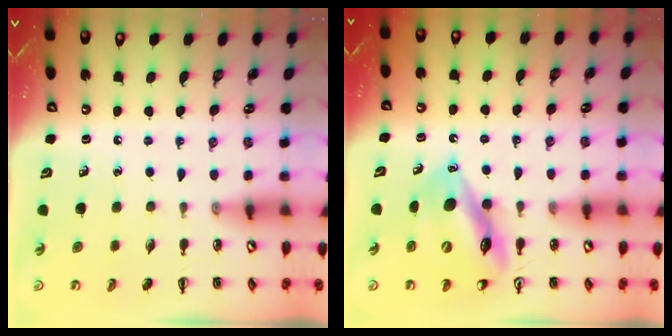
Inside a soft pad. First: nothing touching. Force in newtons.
{"total": 12.1, "press": 11.4, "slide": 4.0}